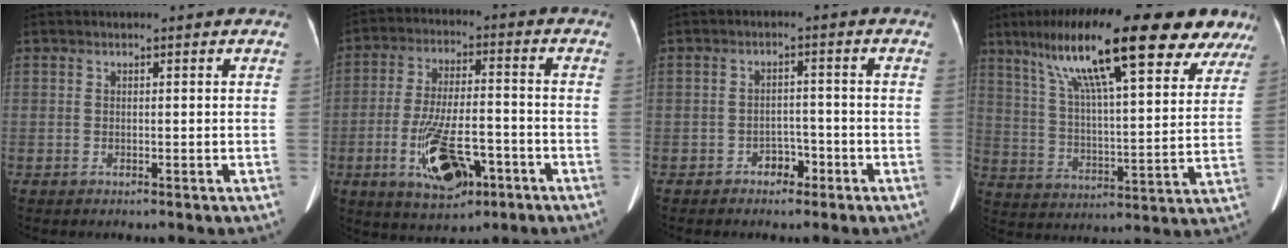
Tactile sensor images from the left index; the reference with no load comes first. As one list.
[{"total": 12.1, "force": [-5.2, 4.4, 10.0], "torque": [-0.194, -0.005, -0.081]}, {"total": 2.6, "force": [-1.8, 1.6, 1.0], "torque": [-0.012, 0.007, -0.026]}, {"total": 24.7, "force": [16.1, 4.7, 18.1], "torque": [-0.298, 0.051, 0.242]}]